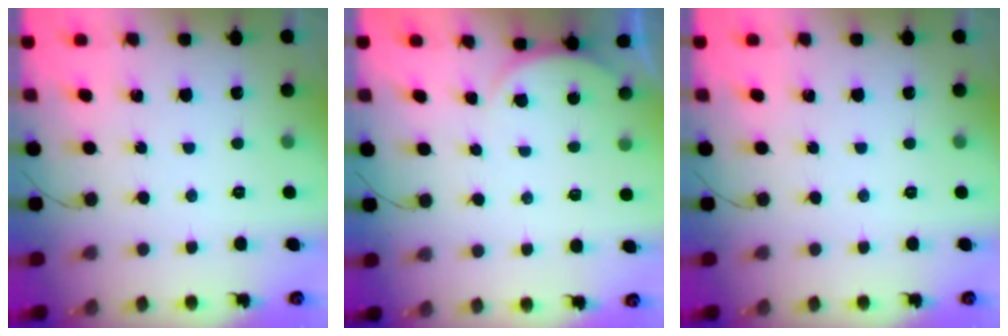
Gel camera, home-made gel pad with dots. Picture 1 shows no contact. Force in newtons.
{"total": 2.3, "press": 2.3, "slide": 0.5}
{"total": 0.0}